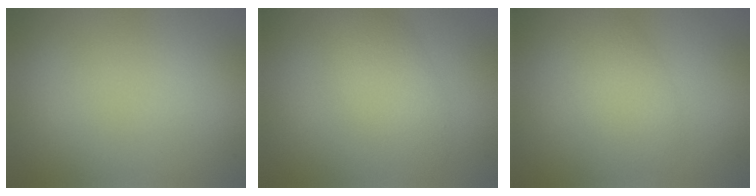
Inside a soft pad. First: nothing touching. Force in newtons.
{"total": 3.0, "press": 3.0, "slide": 0.1}
{"total": 3.0, "press": 3.0, "slide": 0.2}